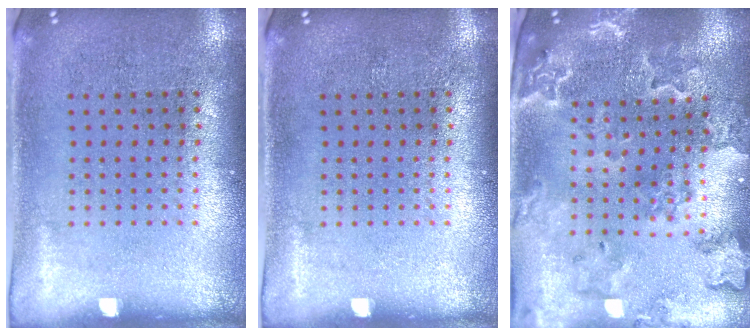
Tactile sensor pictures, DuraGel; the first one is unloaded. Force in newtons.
{"total": 0.0}
{"total": 2.0, "press": 2.0, "slide": 0.2}